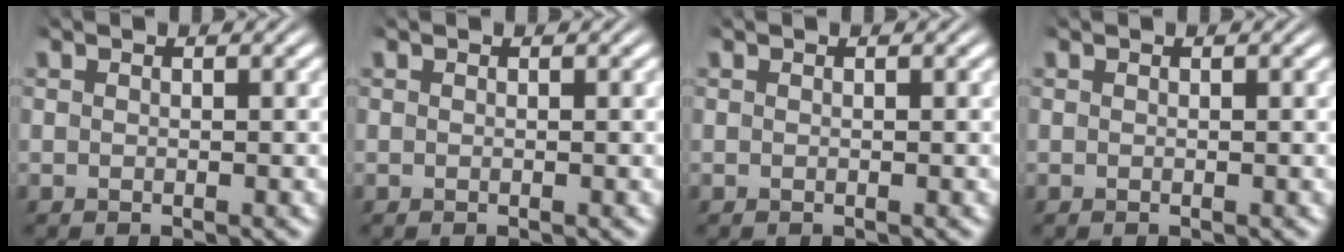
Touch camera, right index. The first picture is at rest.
{"total": 0.0}
{"total": 0.0}
{"total": 0.0}